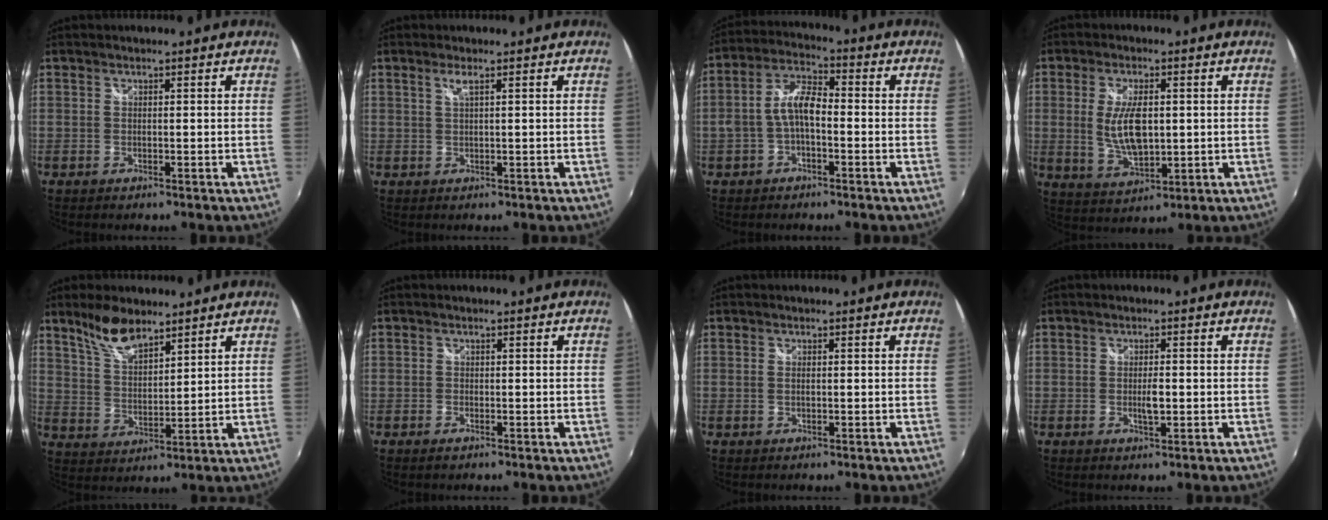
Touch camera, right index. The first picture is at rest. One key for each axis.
{"total": 1.4, "fx": 0.7, "fy": -0.3, "fz": 1.2, "tx": -0.022, "ty": 0.000, "tz": 0.013}
{"total": 7.1, "fx": -1.7, "fy": 3.0, "fz": 6.2, "tx": -0.130, "ty": 0.018, "tz": -0.031}
{"total": 9.3, "fx": 0.5, "fy": 4.2, "fz": 8.2, "tx": -0.156, "ty": -0.006, "tz": 0.016}
{"total": 8.5, "fx": 6.5, "fy": 3.0, "fz": 4.5, "tx": -0.085, "ty": 0.010, "tz": 0.131}
{"total": 1.0, "fx": -0.7, "fy": 0.6, "fz": 0.4, "tx": -0.008, "ty": -0.004, "tz": -0.015}
{"total": 1.0, "fx": 0.1, "fy": 0.4, "fz": 0.9, "tx": -0.018, "ty": -0.001, "tz": 0.000}
{"total": 2.9, "fx": -0.4, "fy": 1.0, "fz": 2.7, "tx": -0.045, "ty": -0.004, "tz": -0.006}